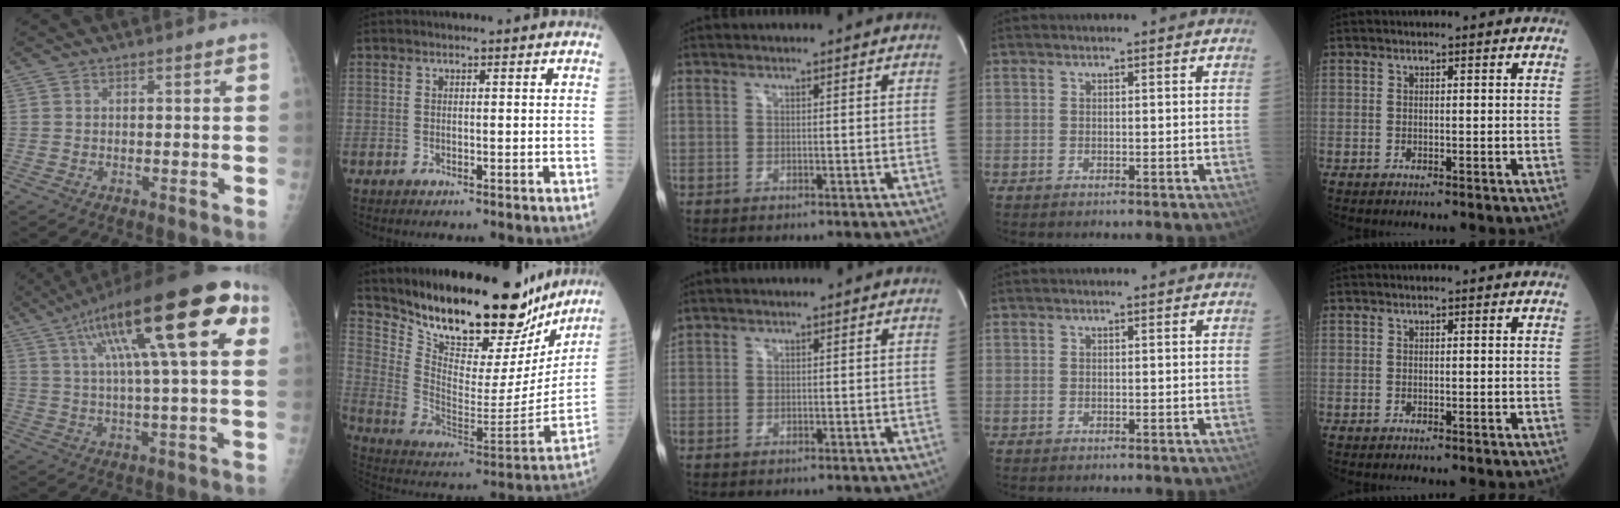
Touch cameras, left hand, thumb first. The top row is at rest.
{"thumb": {"total": 24.9, "force": [9.4, 6.2, 22.2], "torque": [-0.339, 0.022, 0.142]}, "index": {"total": 25.8, "force": [22.0, 7.4, 11.2], "torque": [-0.179, -0.043, 0.325]}, "middle": {"total": 1.3, "force": [1.2, 0.4, 0.2], "torque": [-0.013, 0.018, 0.028]}}